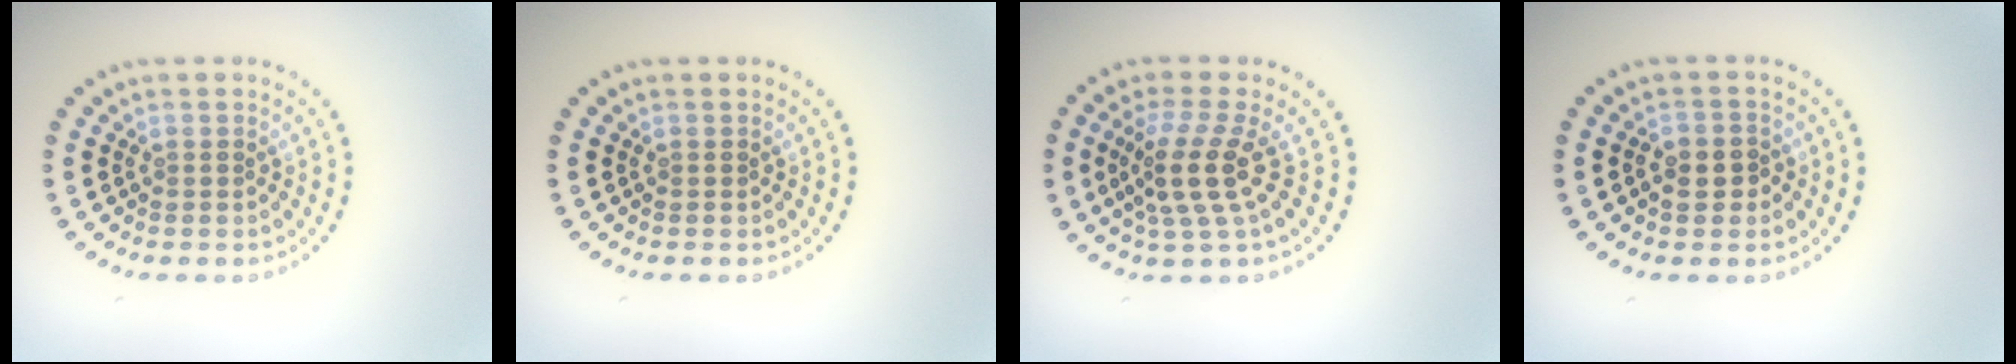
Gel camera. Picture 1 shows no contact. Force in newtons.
{"total": 0.0}
{"total": 4.0, "press": 2.8, "slide": 2.8}
{"total": 1.7, "press": 1.6, "slide": 0.4}